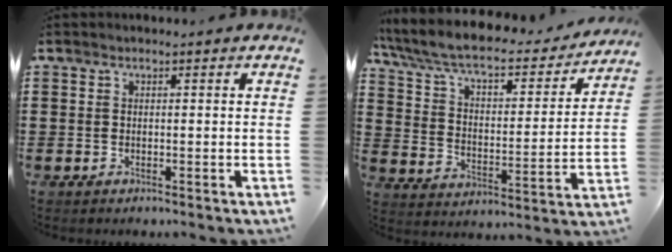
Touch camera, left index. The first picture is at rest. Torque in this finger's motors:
{"motor_torque": [0.06, -1.50, 0.91, 0.21]}